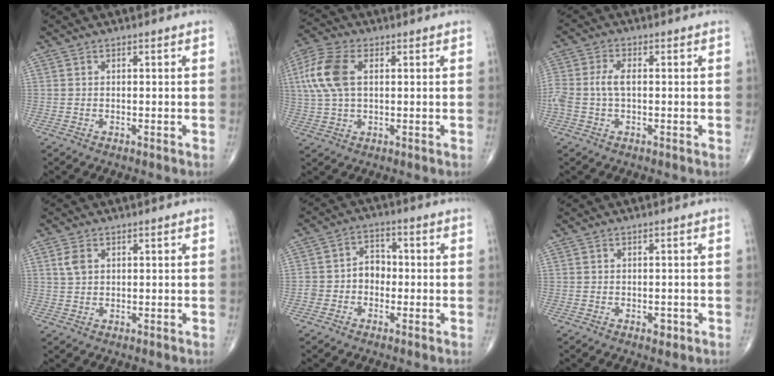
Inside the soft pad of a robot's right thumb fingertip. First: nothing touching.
{"total": 10.8, "force": [2.3, 6.1, 8.7], "torque": [-0.206, 0.015, 0.043]}
{"total": 5.1, "force": [-0.2, 2.7, 4.3], "torque": [-0.118, 0.014, -0.006]}
{"total": 2.8, "force": [1.0, 1.9, 1.8], "torque": [-0.036, 0.003, 0.024]}
{"total": 5.5, "force": [-1.1, 4.6, 2.9], "torque": [-0.026, 0.029, -0.029]}
{"total": 1.4, "force": [-0.6, 0.8, 0.9], "torque": [-0.006, 0.000, -0.008]}